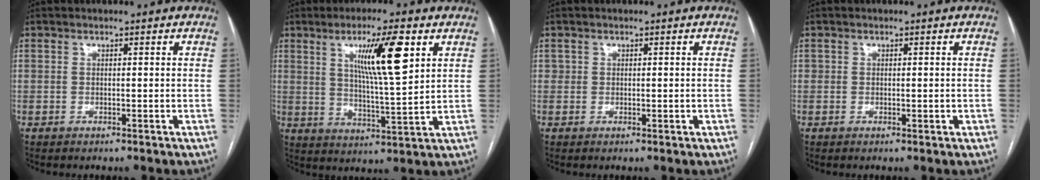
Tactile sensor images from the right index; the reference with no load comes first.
{"total": 11.2, "force": [4.7, 0.8, 10.1], "torque": [-0.172, -0.002, 0.079]}
{"total": 1.0, "force": [0.0, 0.9, 0.5], "torque": [-0.009, 0.007, 0.005]}
{"total": 1.1, "force": [-0.2, 0.7, 0.8], "torque": [-0.014, 0.005, 0.003]}